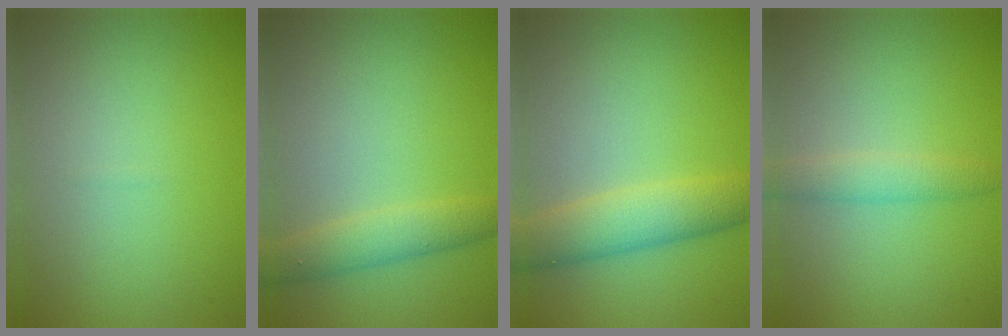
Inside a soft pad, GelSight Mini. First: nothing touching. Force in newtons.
{"total": 3.0, "press": 3.0, "slide": 0.1}
{"total": 4.8, "press": 4.8, "slide": 0.1}
{"total": 2.1, "press": 2.1, "slide": 0.1}